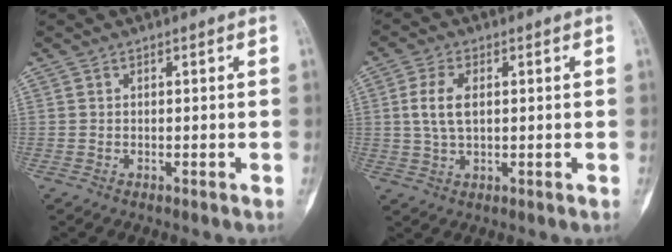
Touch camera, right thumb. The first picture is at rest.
{"total": 5.6, "force": [1.0, 2.9, 4.7], "torque": [-0.105, 0.003, 0.017]}